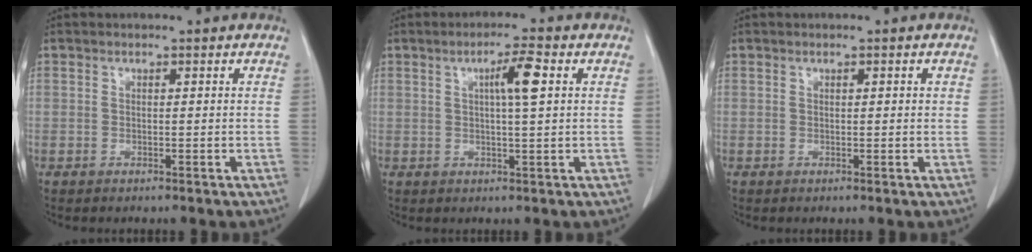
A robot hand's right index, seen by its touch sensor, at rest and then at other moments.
{"total": 4.7, "force": [1.3, -0.1, 4.5], "torque": [-0.076, 0.002, 0.020]}
{"total": 0.9, "force": [0.3, 0.2, 0.8], "torque": [-0.010, 0.001, 0.003]}